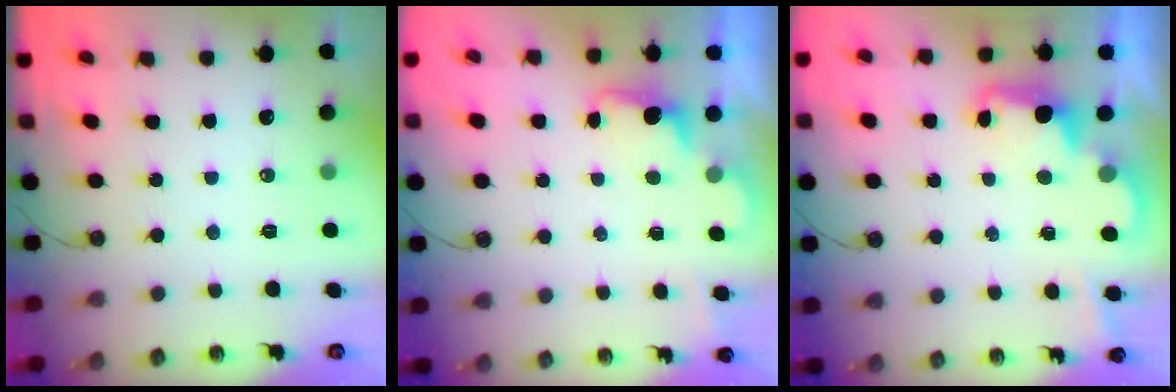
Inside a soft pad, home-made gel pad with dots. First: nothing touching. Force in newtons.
{"total": 1.3, "press": 1.0, "slide": 0.9}
{"total": 2.5, "press": 2.5, "slide": 0.6}